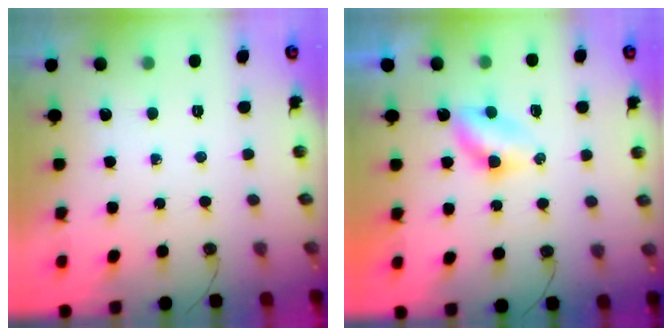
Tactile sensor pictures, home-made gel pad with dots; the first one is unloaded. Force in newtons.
{"total": 4.2, "press": 4.2, "slide": 0.3}